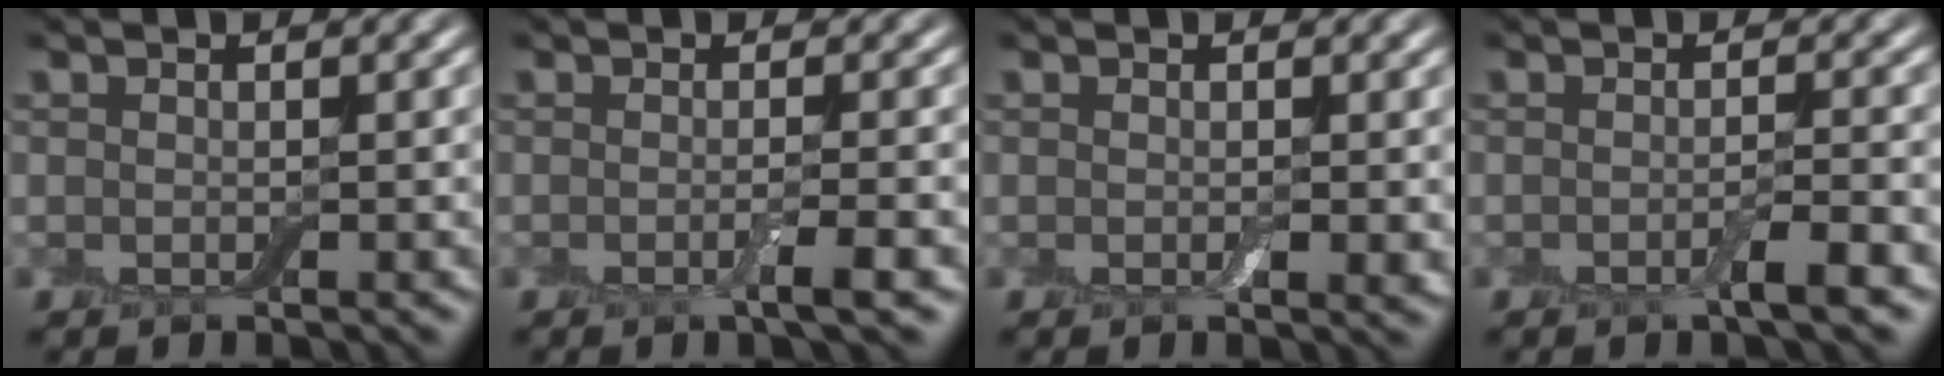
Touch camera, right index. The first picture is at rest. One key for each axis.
{"total": 2.1, "fx": -0.6, "fy": 0.4, "fz": 2.0, "tx": -0.028, "ty": -0.002, "tz": -0.013}
{"total": 1.1, "fx": -0.1, "fy": 0.3, "fz": 1.0, "tx": -0.016, "ty": -0.005, "tz": -0.002}
{"total": 2.1, "fx": -1.0, "fy": 0.3, "fz": 1.9, "tx": -0.028, "ty": 0.001, "tz": -0.019}